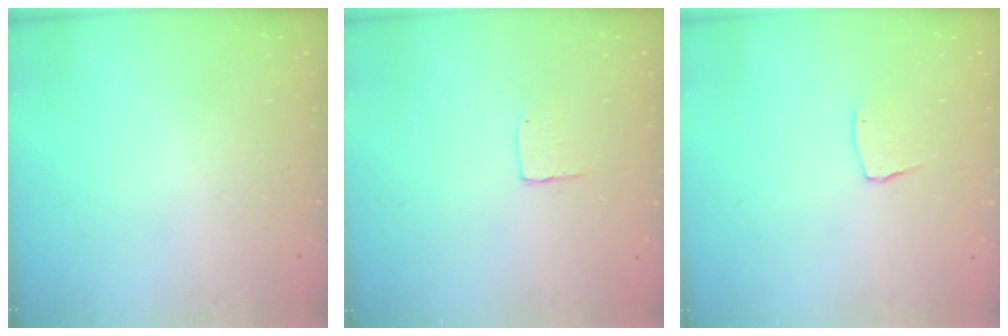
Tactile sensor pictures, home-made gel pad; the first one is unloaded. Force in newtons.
{"total": 3.8, "press": 3.8, "slide": 0.3}
{"total": 4.7, "press": 4.7, "slide": 0.3}